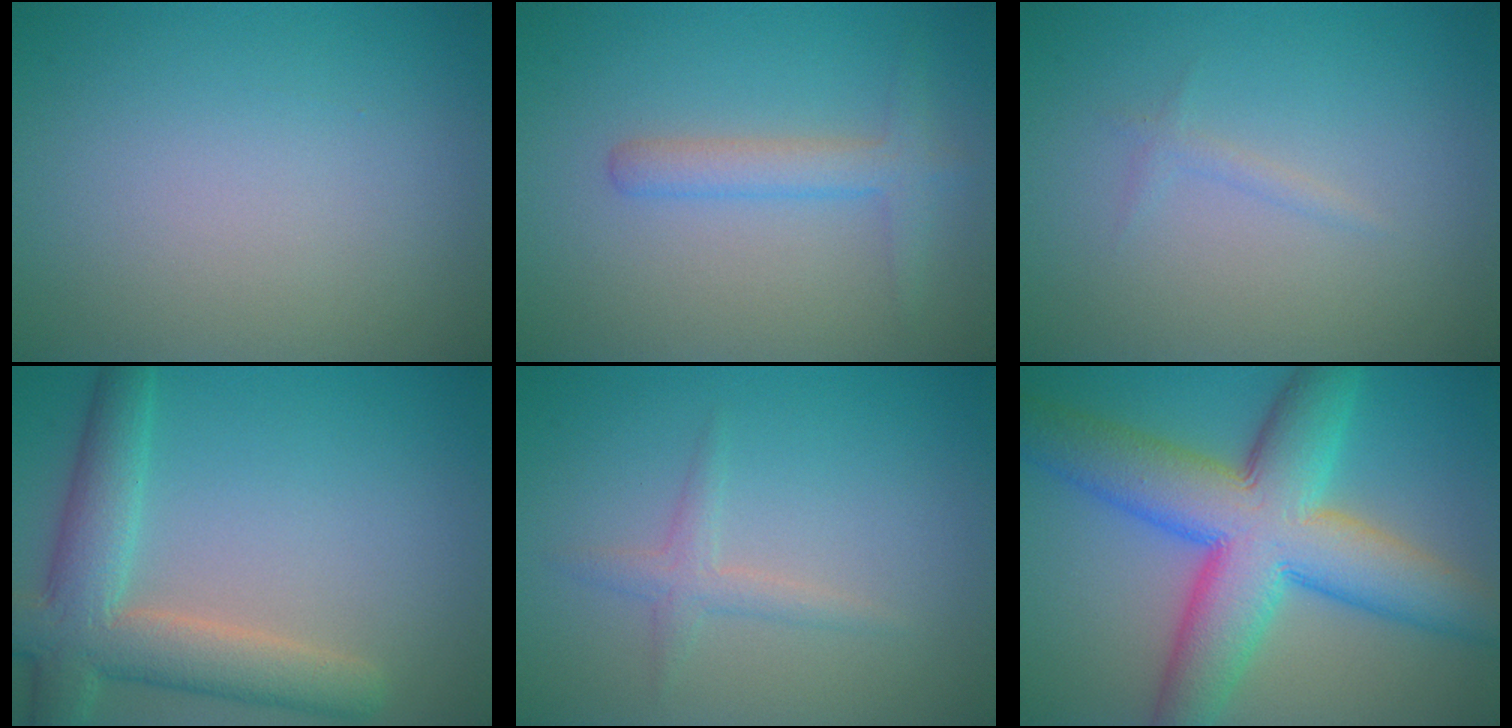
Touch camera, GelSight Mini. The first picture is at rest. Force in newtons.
{"total": 2.5, "press": 2.5, "slide": 0.1}
{"total": 0.7, "press": 0.7, "slide": 0.1}
{"total": 6.6, "press": 6.6, "slide": 0.4}
{"total": 1.5, "press": 1.5, "slide": 0.0}
{"total": 11.6, "press": 11.6, "slide": 0.3}